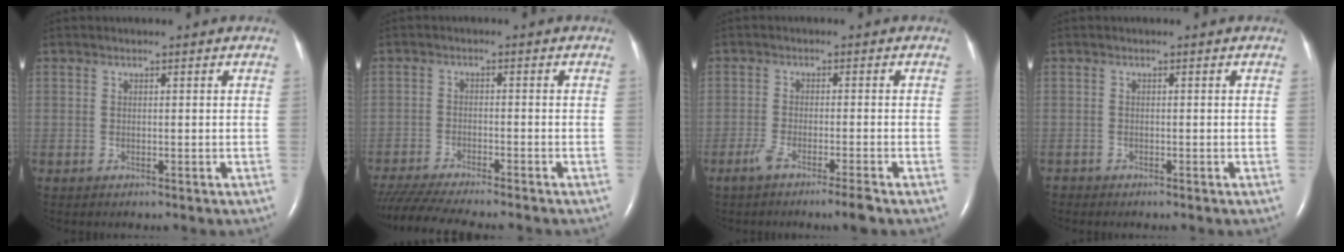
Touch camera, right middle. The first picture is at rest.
{"total": 12.4, "force": [-10.9, 0.7, 5.8], "torque": [-0.089, -0.023, -0.170]}
{"total": 4.3, "force": [-3.0, -0.3, 3.1], "torque": [-0.058, -0.010, -0.057]}
{"total": 0.5, "force": [-0.5, 0.1, -0.1], "torque": [-0.001, -0.001, -0.011]}